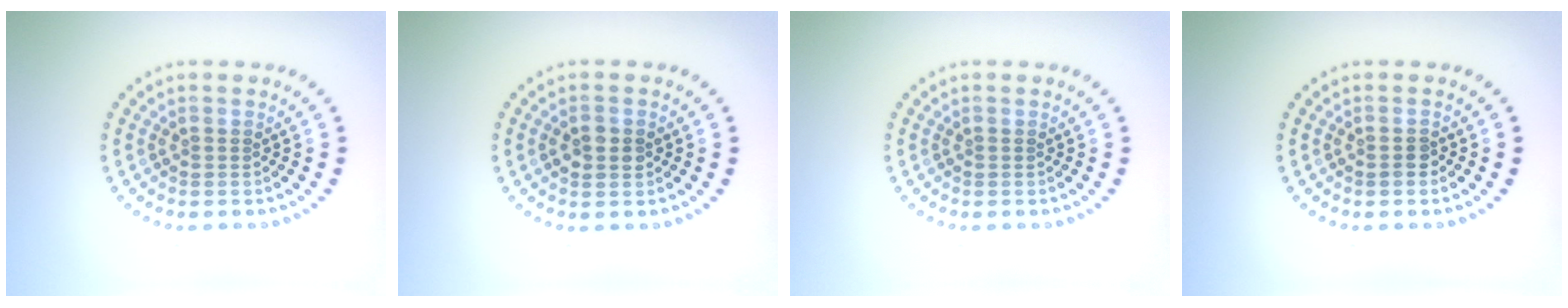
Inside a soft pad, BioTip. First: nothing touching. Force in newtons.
{"total": 2.5, "press": 2.5, "slide": 0.1}
{"total": 0.0}
{"total": 1.3, "press": 1.1, "slide": 0.5}